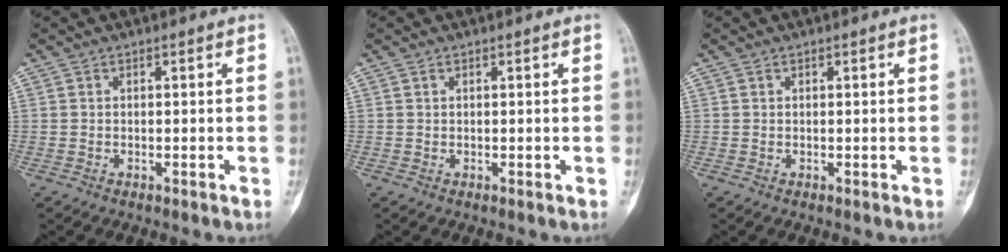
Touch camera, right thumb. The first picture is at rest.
{"total": 0.0}
{"total": 0.0}